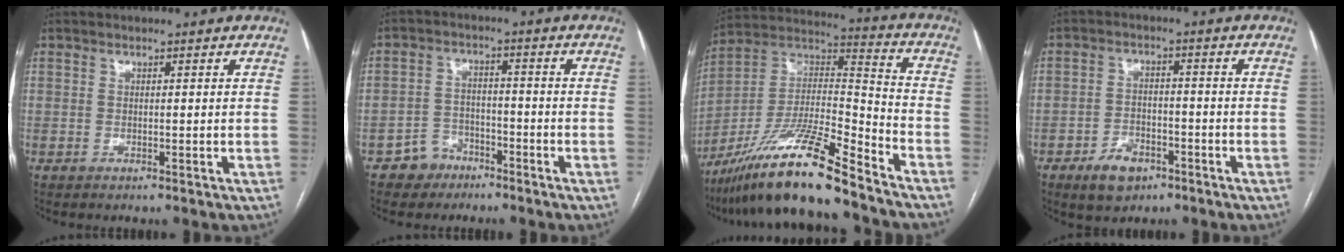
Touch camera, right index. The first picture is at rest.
{"total": 4.8, "force": [-3.3, 3.5, 0.3], "torque": [0.004, 0.013, -0.056]}
{"total": 19.4, "force": [-15.0, 1.0, 12.3], "torque": [-0.248, -0.008, -0.273]}
{"total": 5.7, "force": [-3.5, 3.3, 3.1], "torque": [-0.056, 0.004, -0.053]}